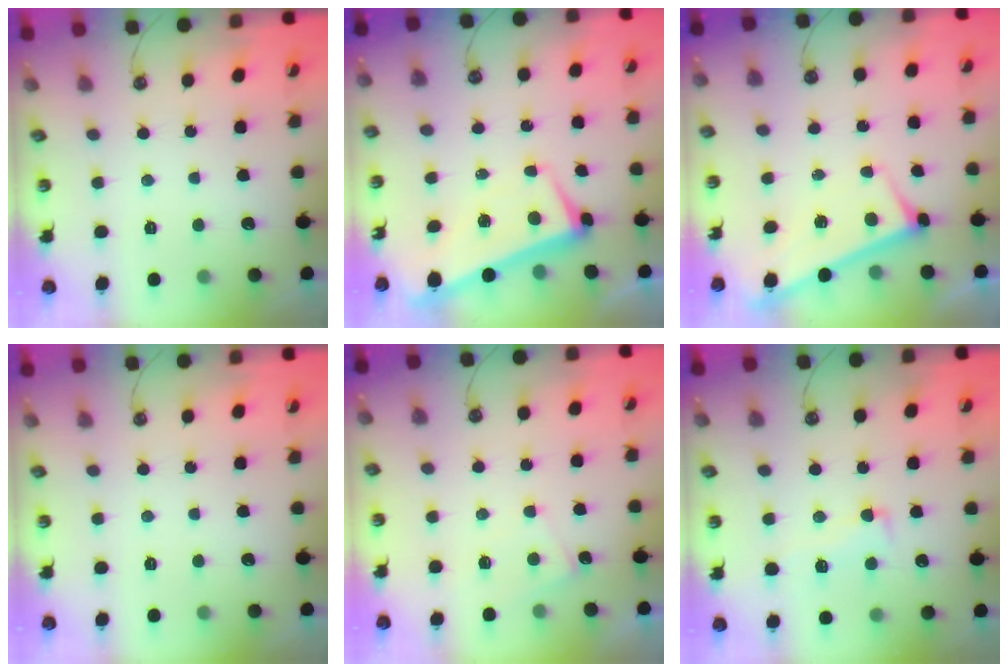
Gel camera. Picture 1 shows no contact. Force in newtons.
{"total": 2.2, "press": 2.1, "slide": 0.7}
{"total": 2.9, "press": 2.9, "slide": 0.2}
{"total": 0.0}
{"total": 3.9, "press": 3.9, "slide": 0.2}
{"total": 2.2, "press": 1.5, "slide": 1.6}